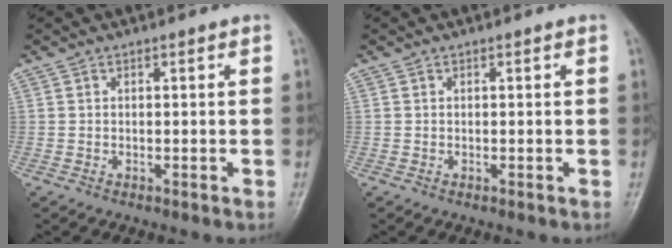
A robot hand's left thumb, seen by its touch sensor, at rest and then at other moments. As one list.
[{"total": 0.0}]